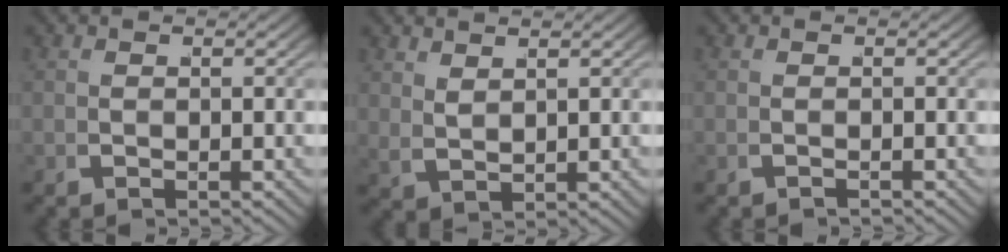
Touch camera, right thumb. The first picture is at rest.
{"total": 1.4, "force": [1.1, -0.1, 0.8], "torque": [-0.013, 0.009, 0.018]}
{"total": 0.9, "force": [-0.4, -0.6, -0.6], "torque": [0.007, 0.003, -0.010]}